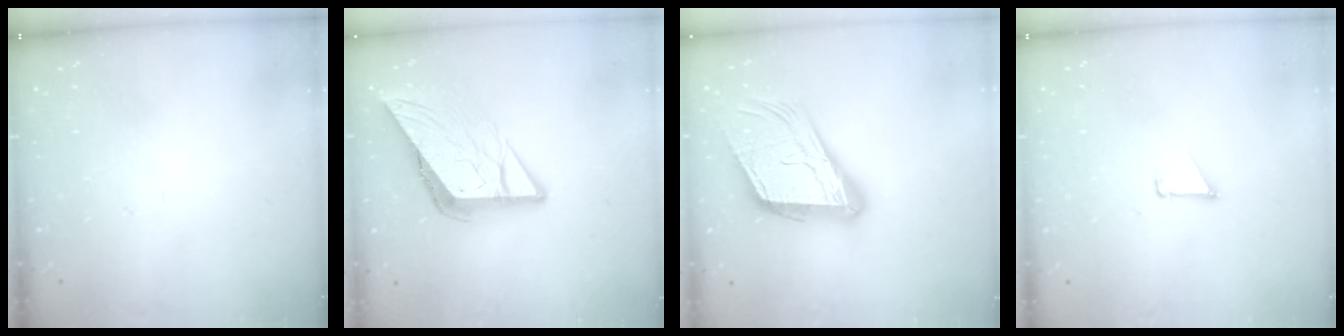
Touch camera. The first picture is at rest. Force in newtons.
{"total": 10.9, "press": 10.8, "slide": 1.1}
{"total": 20.7, "press": 20.5, "slide": 3.2}
{"total": 0.7, "press": 0.7, "slide": 0.1}